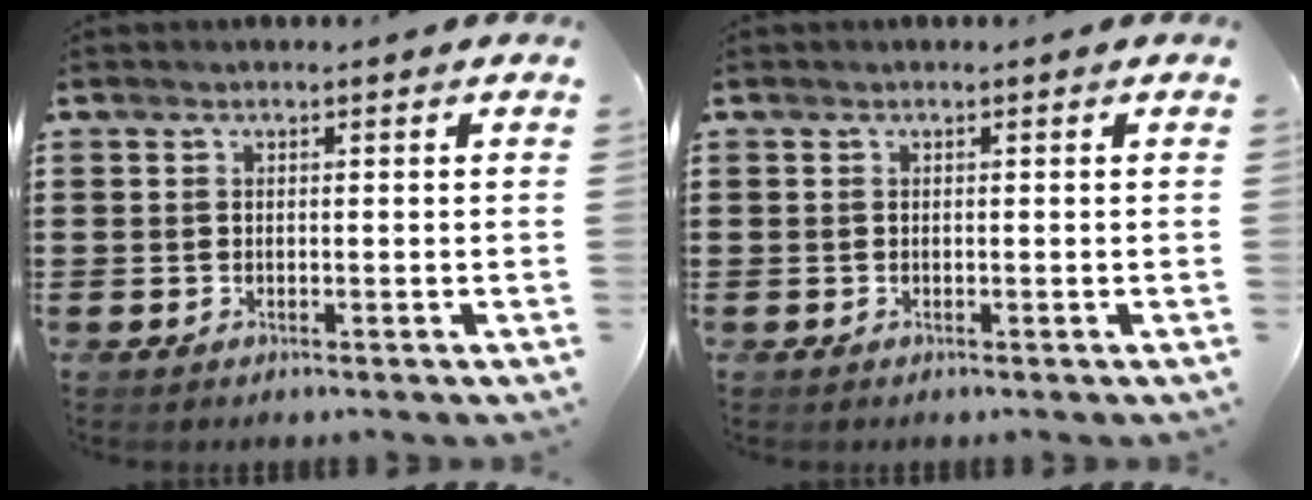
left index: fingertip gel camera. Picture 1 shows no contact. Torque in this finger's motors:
{"motor_torque": [0.00, 0.00, -0.02, -0.01]}